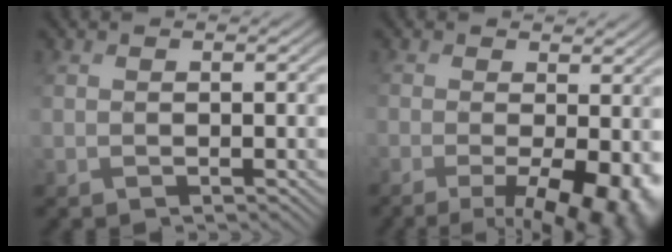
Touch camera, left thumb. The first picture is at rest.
{"total": 9.6, "force": [-3.0, 3.4, 8.5], "torque": [-0.147, -0.011, -0.043]}